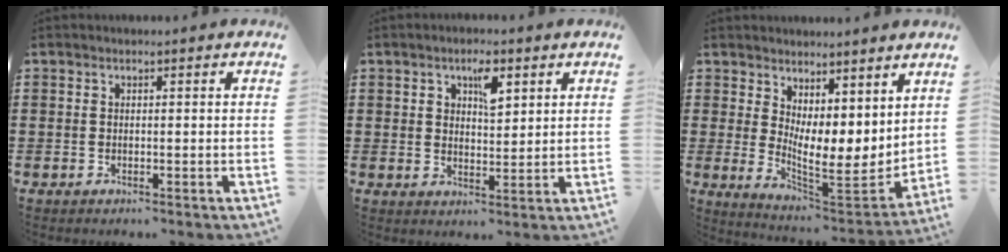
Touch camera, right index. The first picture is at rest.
{"total": 4.2, "force": [2.2, 1.8, 3.1], "torque": [-0.044, -0.001, 0.032]}
{"total": 5.8, "force": [3.4, 2.7, 3.9], "torque": [-0.076, -0.049, 0.066]}